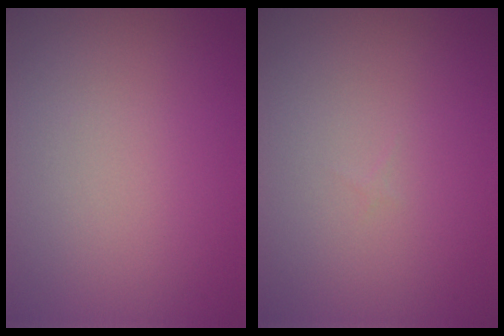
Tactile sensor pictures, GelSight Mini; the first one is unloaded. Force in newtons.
{"total": 0.0}